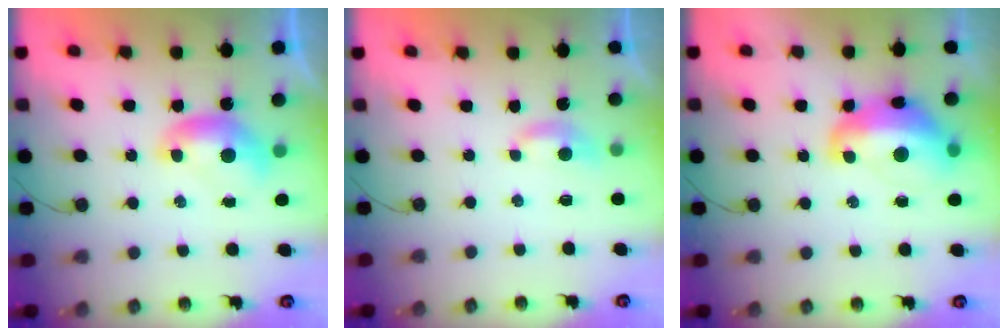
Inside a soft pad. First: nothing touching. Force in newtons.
{"total": 3.3, "press": 3.3, "slide": 0.3}
{"total": 6.8, "press": 6.7, "slide": 1.2}